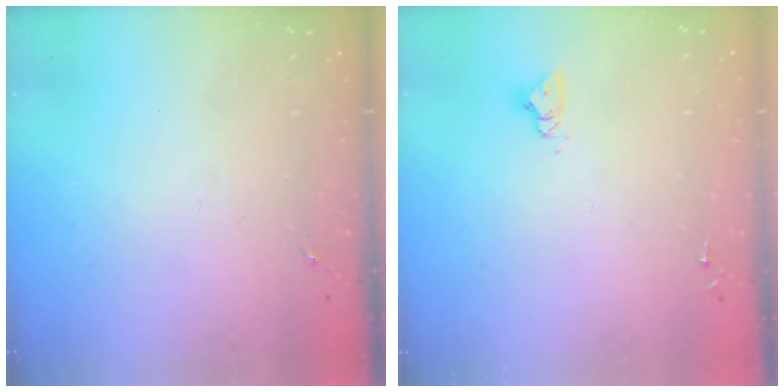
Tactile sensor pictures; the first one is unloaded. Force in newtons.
{"total": 4.8, "press": 4.8, "slide": 0.3}